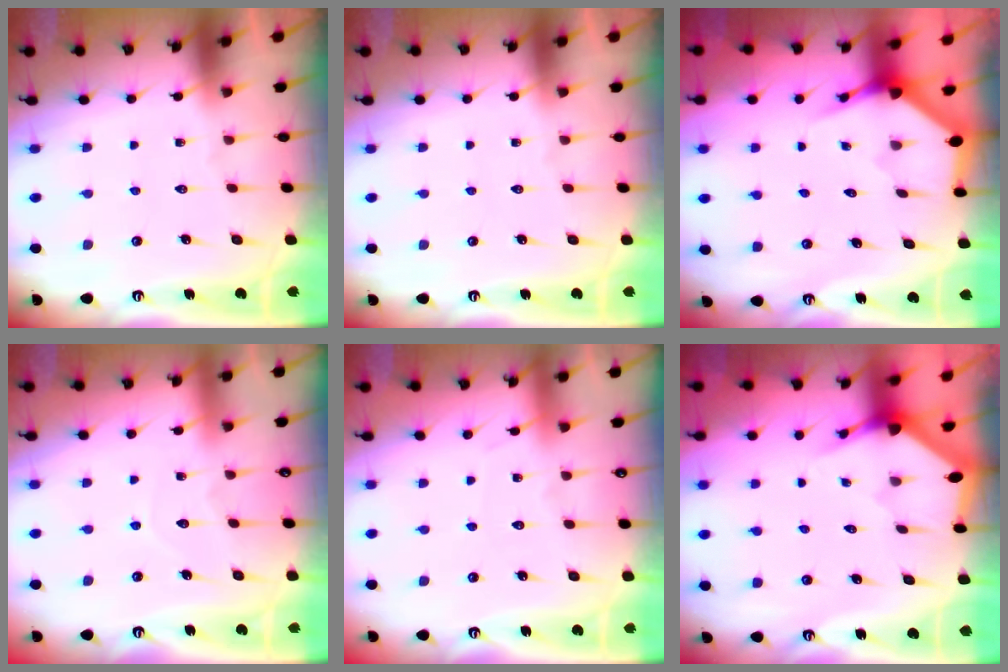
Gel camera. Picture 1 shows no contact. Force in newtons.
{"total": 0.0}
{"total": 3.4, "press": 3.4, "slide": 0.1}
{"total": 4.8, "press": 4.8, "slide": 0.2}
{"total": 3.9, "press": 3.9, "slide": 0.5}
{"total": 2.8, "press": 2.8, "slide": 0.2}